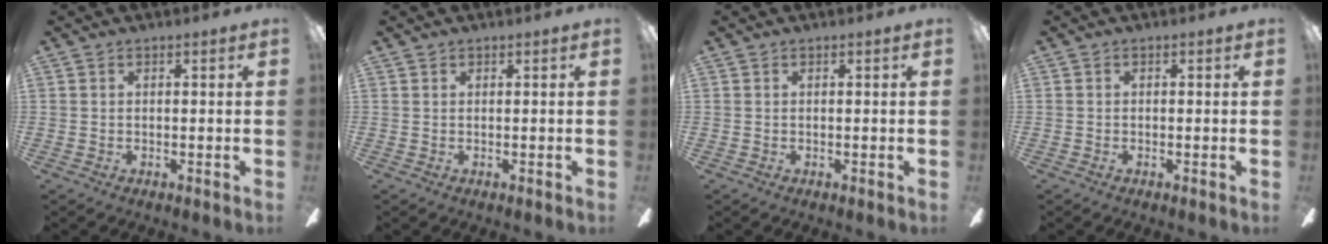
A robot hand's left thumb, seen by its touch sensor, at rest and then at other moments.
{"total": 0.0}
{"total": 0.0}
{"total": 0.6, "force": [-0.4, 0.3, 0.4], "torque": [-0.007, 0.002, -0.009]}